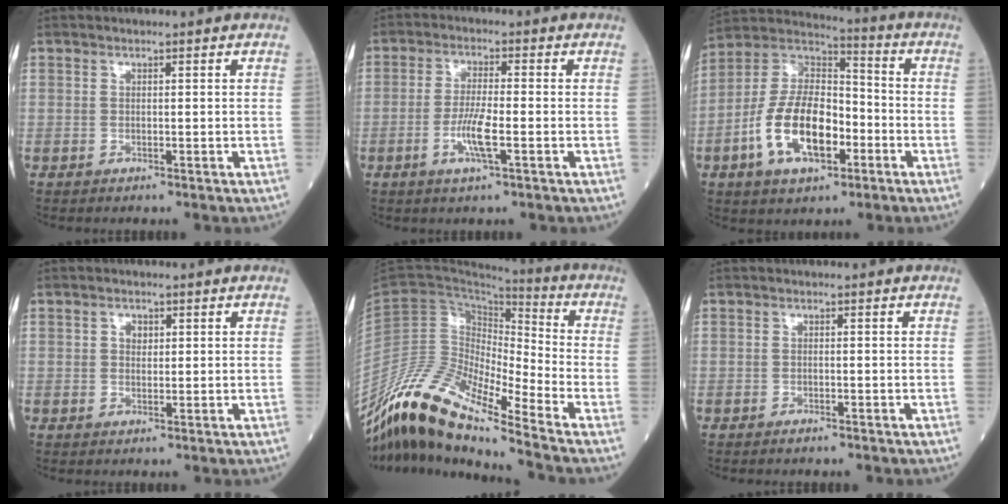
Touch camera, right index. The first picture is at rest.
{"total": 5.4, "force": [-1.9, 0.5, 5.0], "torque": [-0.102, -0.007, -0.036]}
{"total": 15.1, "force": [-5.0, 7.2, 12.3], "torque": [-0.252, 0.017, -0.089]}
{"total": 1.6, "force": [0.5, 1.2, 0.9], "torque": [-0.014, 0.000, 0.007]}
{"total": 14.3, "force": [-11.3, 1.7, 8.6], "torque": [-0.171, 0.018, -0.209]}
{"total": 0.7, "force": [-0.7, 0.1, 0.3], "torque": [-0.010, -0.002, -0.009]}